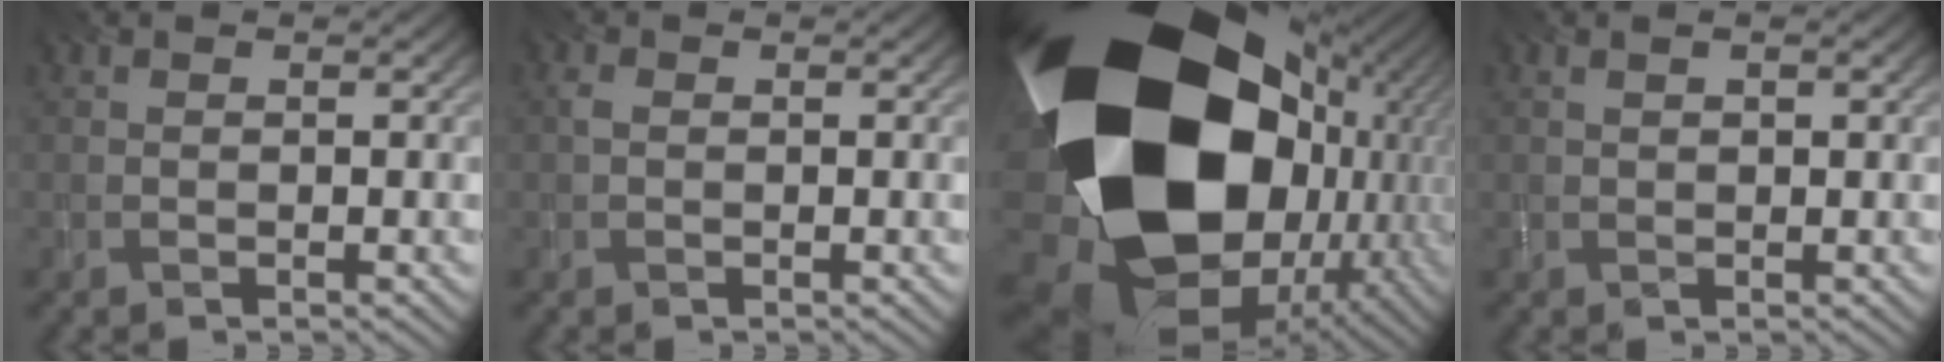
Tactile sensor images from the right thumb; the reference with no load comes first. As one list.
[{"total": 0.9, "force": [0.0, 0.7, 0.7], "torque": [-0.018, 0.002, -0.002]}, {"total": 23.6, "force": [-0.3, 16.0, 17.4], "torque": [-0.363, -0.084, 0.028]}, {"total": 1.4, "force": [0.7, 0.6, 1.1], "torque": [-0.022, 0.001, 0.018]}]